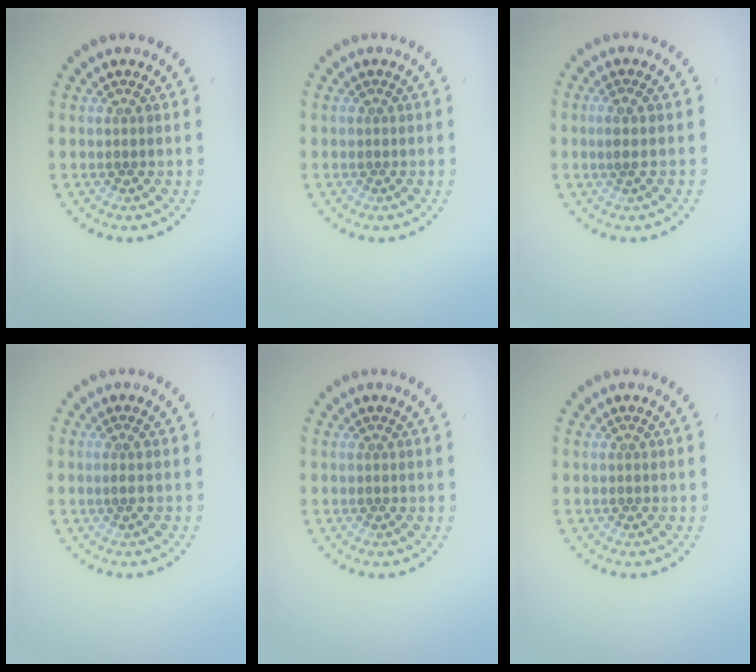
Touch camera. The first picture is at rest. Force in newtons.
{"total": 0.0}
{"total": 1.0, "press": 0.6, "slide": 0.8}
{"total": 0.5, "press": 0.2, "slide": 0.5}
{"total": 0.0}
{"total": 0.0}